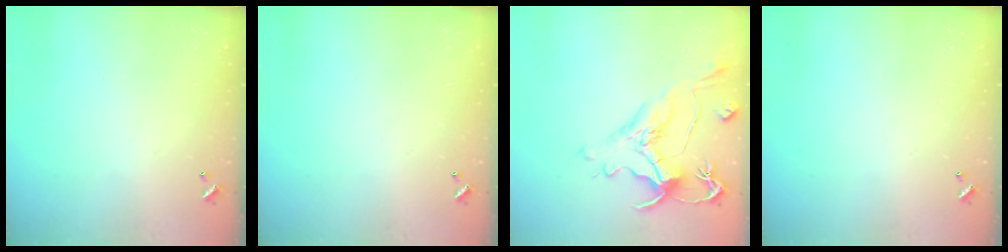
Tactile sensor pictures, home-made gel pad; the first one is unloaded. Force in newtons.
{"total": 0.0}
{"total": 2.2, "press": 1.7, "slide": 1.4}
{"total": 0.0}